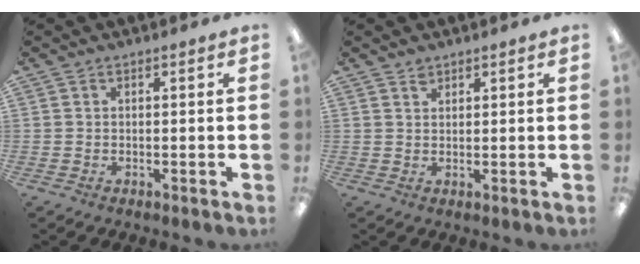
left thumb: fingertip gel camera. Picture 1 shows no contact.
{"total": 1.6, "force": [1.5, 0.7, 0.2], "torque": [-0.006, -0.002, 0.029]}